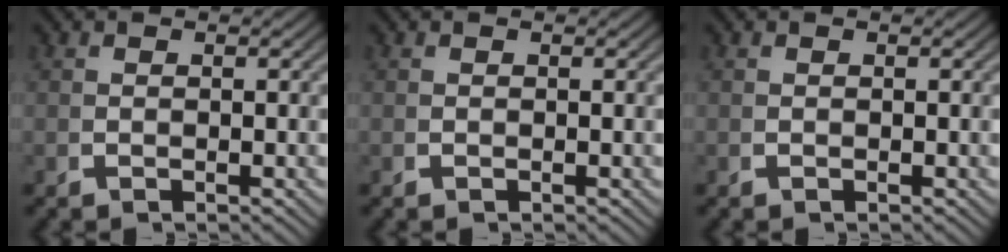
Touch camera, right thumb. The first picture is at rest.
{"total": 0.0}
{"total": 0.0}